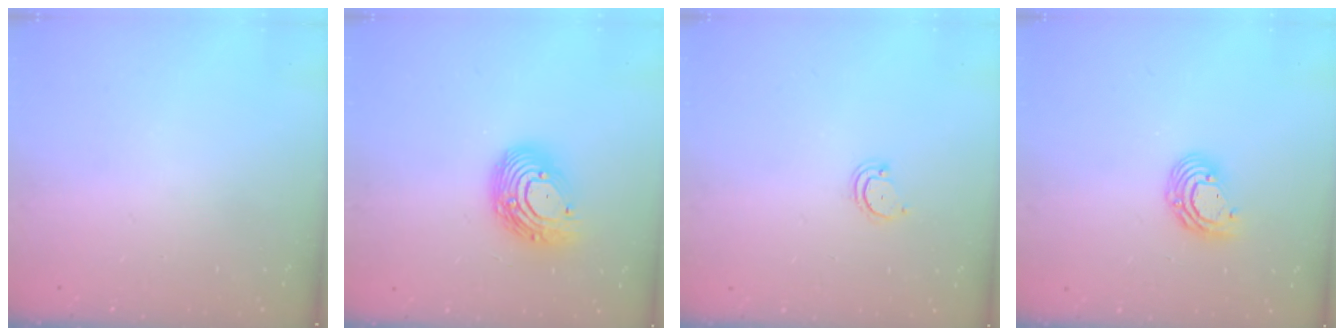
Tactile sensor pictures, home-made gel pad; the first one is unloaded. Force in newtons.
{"total": 13.7, "press": 13.7, "slide": 0.9}
{"total": 2.3, "press": 2.3, "slide": 0.2}
{"total": 8.7, "press": 8.6, "slide": 1.3}